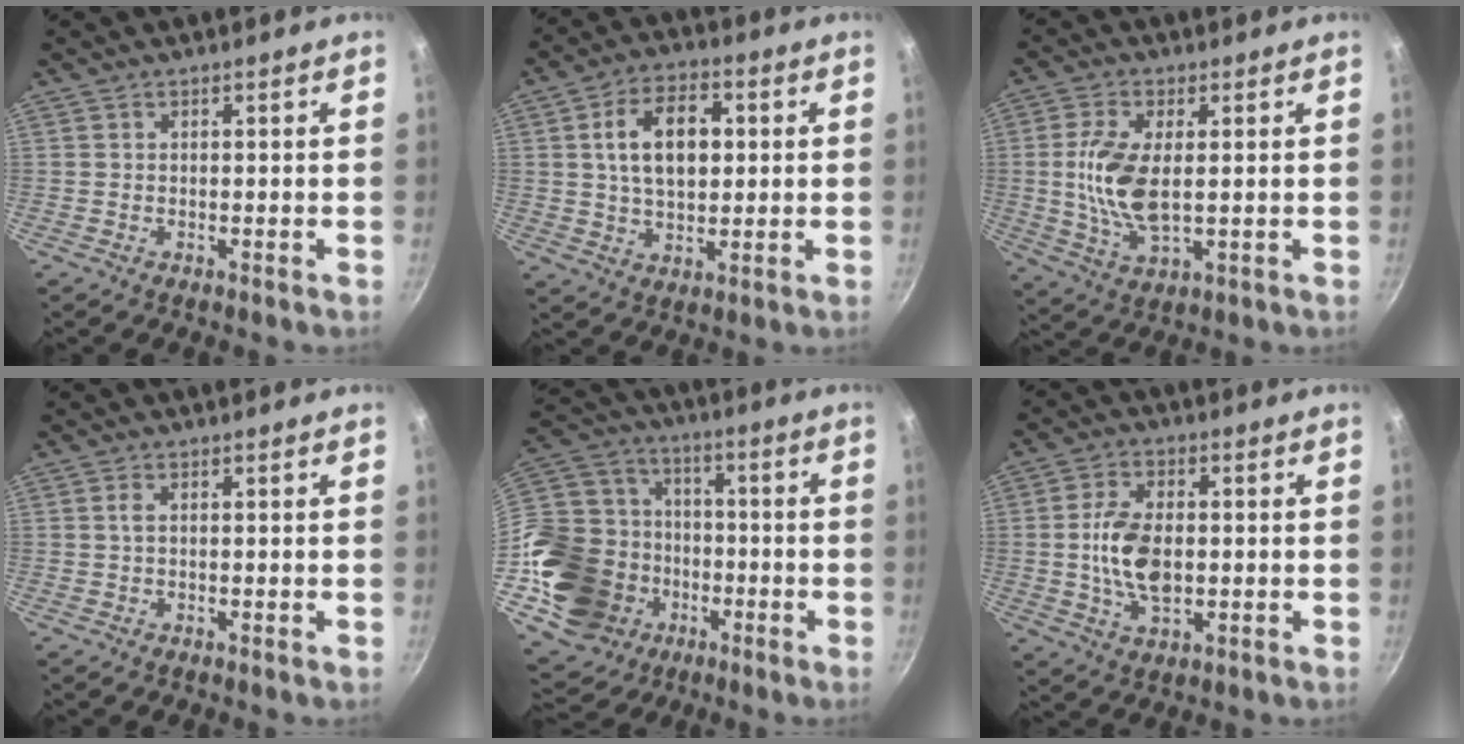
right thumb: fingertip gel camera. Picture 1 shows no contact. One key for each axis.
{"total": 12.0, "fx": 2.2, "fy": 7.3, "fz": 9.3, "tx": -0.141, "ty": 0.006, "tz": 0.036}
{"total": 11.2, "fx": 0.6, "fy": 5.4, "fz": 9.8, "tx": -0.207, "ty": -0.013, "tz": 0.017}
{"total": 1.5, "fx": 0.3, "fy": 0.6, "fz": 1.3, "tx": -0.033, "ty": -0.002, "tz": 0.004}
{"total": 26.9, "fx": -7.1, "fy": 22.2, "fz": 13.4, "tx": -0.301, "ty": 0.070, "tz": -0.113}
{"total": 10.6, "fx": -0.3, "fy": 5.9, "fz": 8.8, "tx": -0.164, "ty": 0.001, "tz": -0.001}